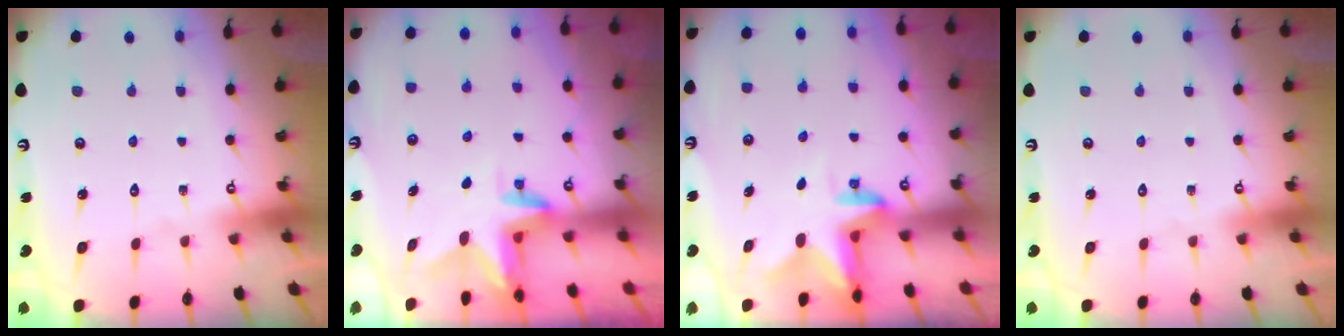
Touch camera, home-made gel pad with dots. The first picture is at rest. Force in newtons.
{"total": 3.0, "press": 3.0, "slide": 0.3}
{"total": 2.3, "press": 2.3, "slide": 0.4}
{"total": 0.0}